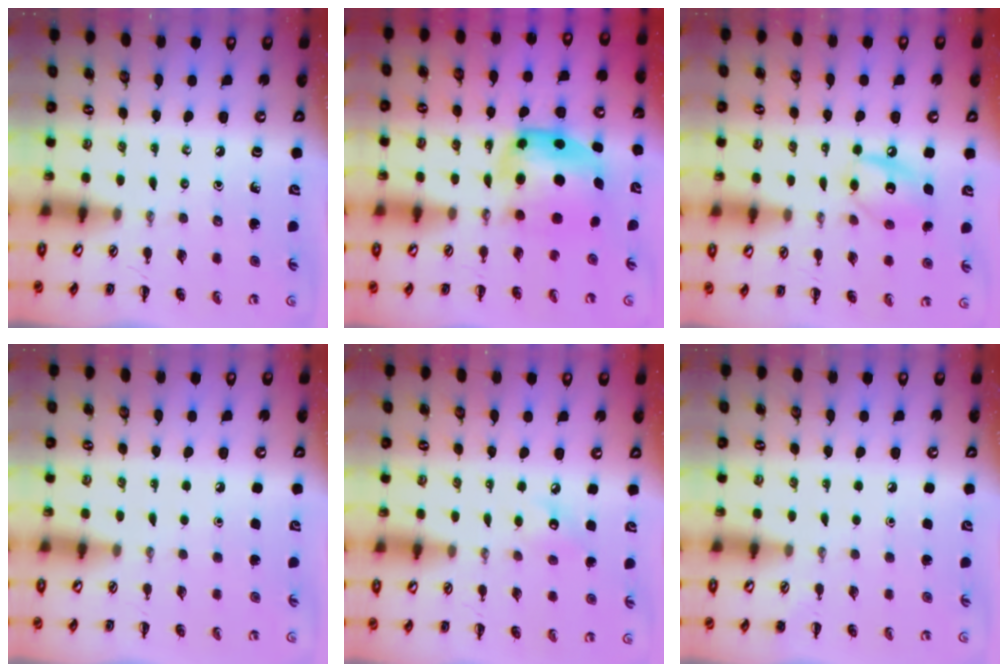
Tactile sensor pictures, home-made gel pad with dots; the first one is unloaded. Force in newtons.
{"total": 6.3, "press": 6.2, "slide": 1.3}
{"total": 11.3, "press": 11.3, "slide": 1.0}
{"total": 1.8, "press": 1.8, "slide": 0.1}
{"total": 5.7, "press": 5.6, "slide": 1.1}
{"total": 1.6, "press": 1.6, "slide": 0.1}